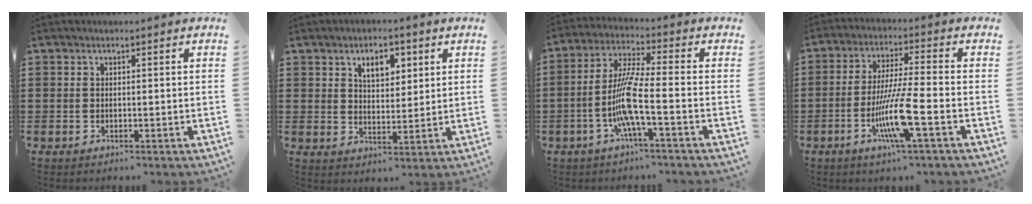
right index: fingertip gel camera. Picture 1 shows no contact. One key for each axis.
{"total": 4.8, "fx": 2.4, "fy": 2.8, "fz": 3.0, "tx": -0.046, "ty": 0.003, "tz": 0.036}
{"total": 8.8, "fx": -3.0, "fy": 0.5, "fz": 8.3, "tx": -0.188, "ty": -0.018, "tz": -0.066}
{"total": 10.1, "fx": -3.7, "fy": 0.7, "fz": 9.4, "tx": -0.186, "ty": -0.015, "tz": -0.073}